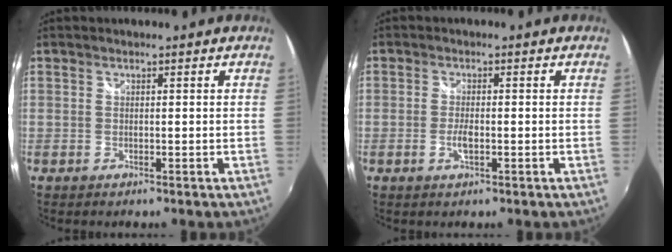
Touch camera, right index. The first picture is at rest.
{"total": 2.5, "force": [-0.7, 0.8, 2.2], "torque": [-0.046, -0.004, -0.014]}